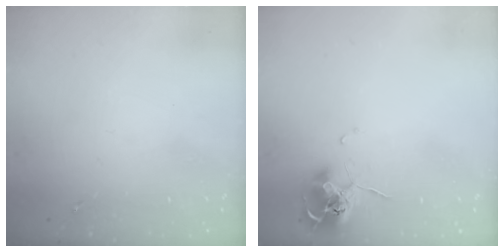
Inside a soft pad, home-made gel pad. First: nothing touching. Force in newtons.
{"total": 9.8, "press": 9.8, "slide": 0.5}